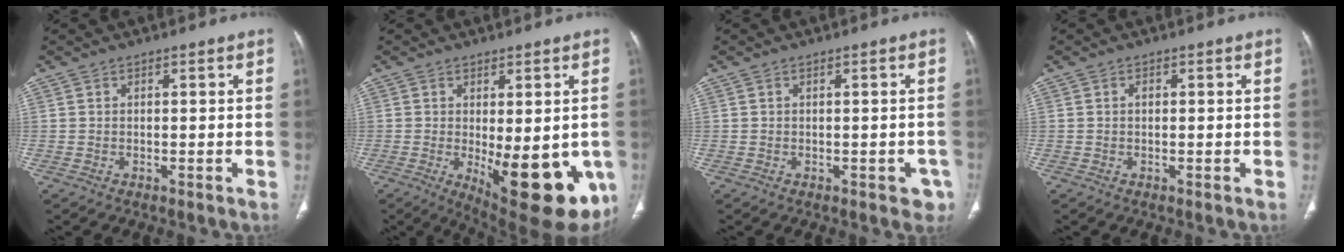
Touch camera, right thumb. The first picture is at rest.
{"total": 18.5, "force": [-4.7, 7.4, 16.3], "torque": [-0.172, -0.026, -0.040]}
{"total": 3.0, "force": [-1.2, 1.8, 2.1], "torque": [-0.001, 0.007, -0.010]}
{"total": 0.7, "force": [0.1, 0.5, 0.5], "torque": [-0.008, 0.003, -0.001]}